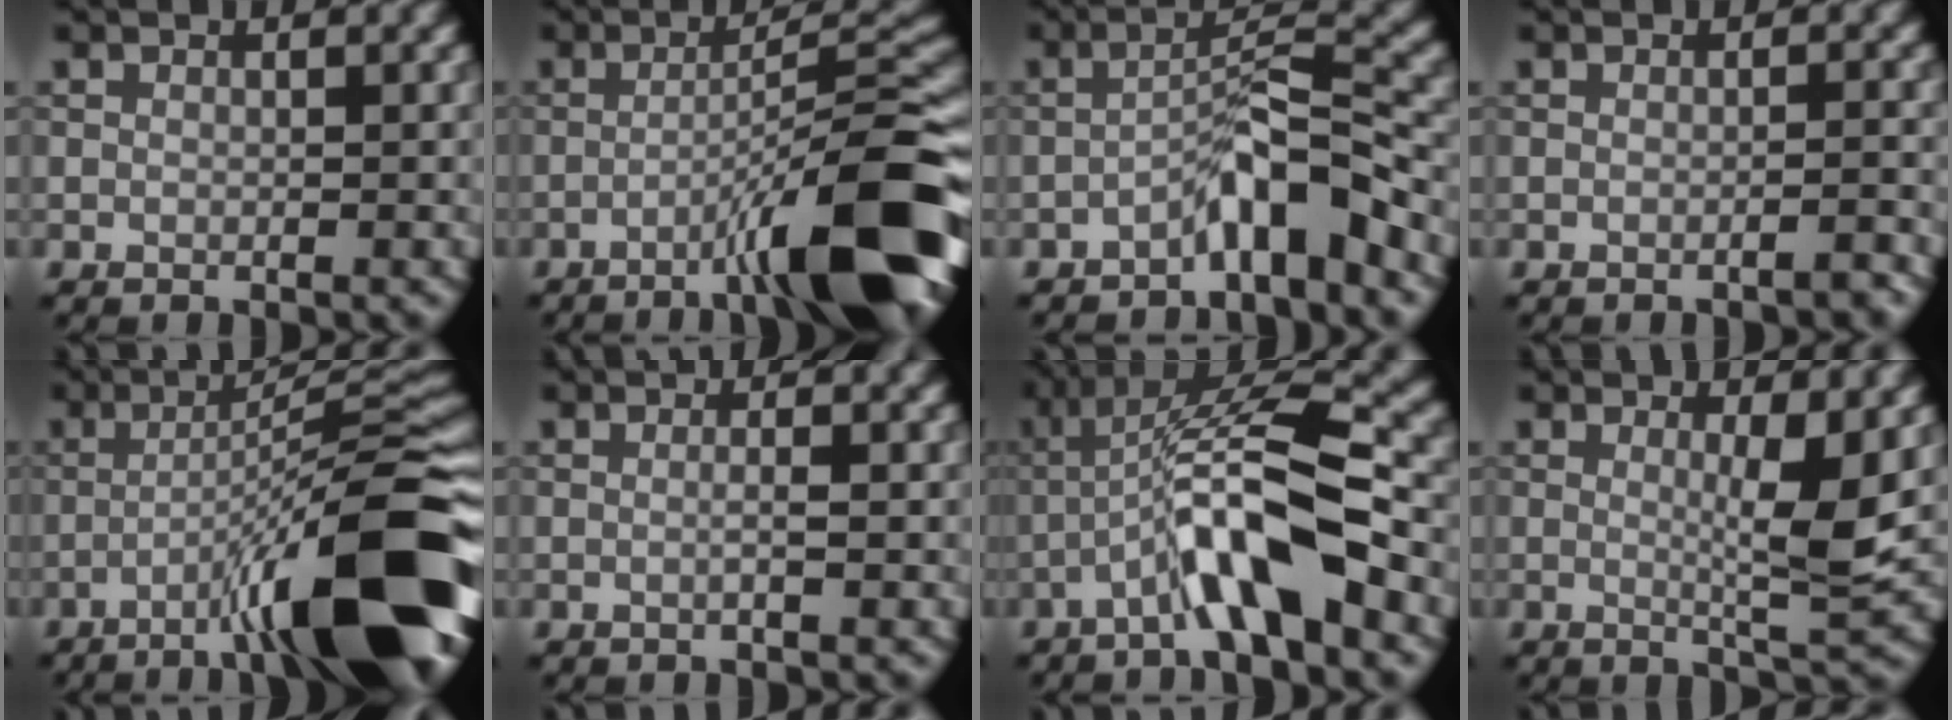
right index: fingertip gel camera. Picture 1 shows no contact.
{"total": 11.5, "force": [-5.7, 1.5, 9.9], "torque": [-0.133, 0.017, -0.091]}
{"total": 4.8, "force": [-2.9, 0.8, 3.7], "torque": [-0.059, 0.024, -0.054]}
{"total": 1.8, "force": [-1.1, 0.3, 1.4], "torque": [-0.008, 0.007, -0.025]}
{"total": 15.3, "force": [-6.9, 2.5, 13.5], "torque": [-0.195, 0.014, -0.107]}
{"total": 1.3, "force": [-0.1, 0.2, 1.3], "torque": [-0.015, -0.005, -0.005]}
{"total": 8.5, "force": [-3.6, 1.6, 7.6], "torque": [-0.127, 0.022, -0.069]}
{"total": 4.3, "force": [0.5, 0.6, 4.2], "torque": [-0.061, -0.011, 0.010]}